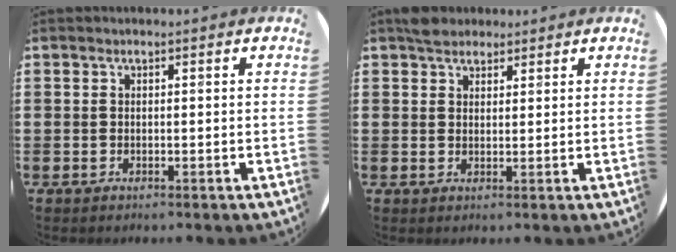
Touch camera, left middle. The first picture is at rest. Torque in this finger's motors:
{"motor_torque": [0.83, -0.76, 0.02, 0.06]}